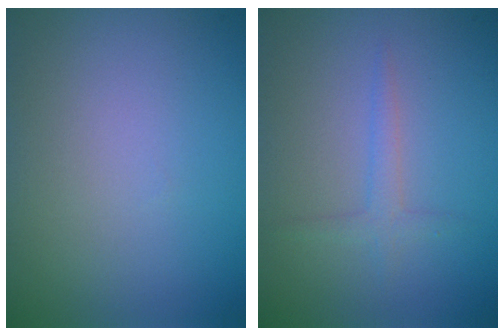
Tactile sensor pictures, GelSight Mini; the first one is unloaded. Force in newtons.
{"total": 1.4, "press": 1.4, "slide": 0.1}